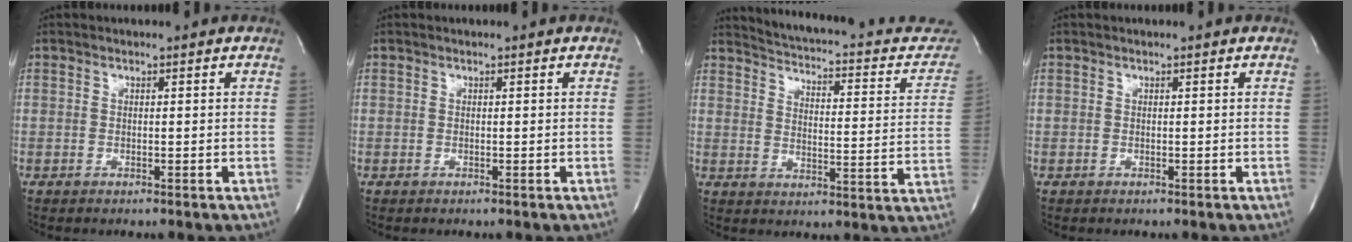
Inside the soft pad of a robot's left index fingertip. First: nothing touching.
{"total": 0.0}
{"total": 18.6, "force": [16.2, 5.1, 7.6], "torque": [-0.088, -0.026, 0.182]}
{"total": 0.0}